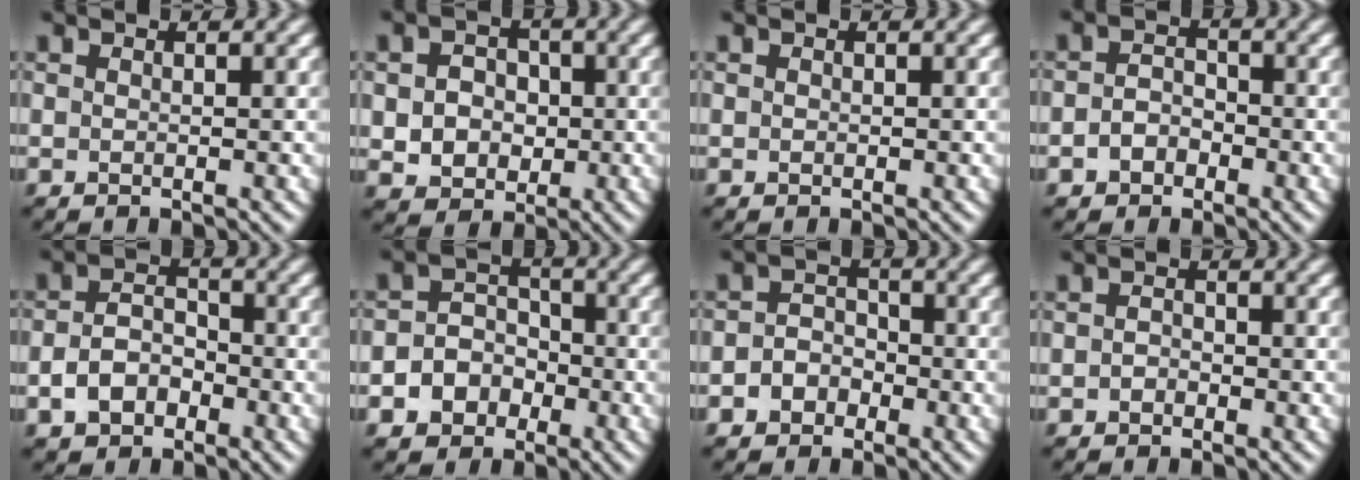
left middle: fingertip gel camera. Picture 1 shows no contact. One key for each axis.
{"total": 4.4, "fx": -0.5, "fy": 3.8, "fz": 2.2, "tx": -0.036, "ty": 0.001, "tz": -0.013}
{"total": 0.0}
{"total": 2.1, "fx": -1.4, "fy": 1.4, "fz": 0.7, "tx": -0.013, "ty": 0.003, "tz": -0.027}
{"total": 3.5, "fx": -2.0, "fy": 2.3, "fz": 1.9, "tx": -0.039, "ty": -0.001, "tz": -0.037}
{"total": 4.7, "fx": -2.5, "fy": 3.8, "fz": 1.2, "tx": -0.001, "ty": 0.003, "tz": -0.064}
{"total": 2.5, "fx": -1.6, "fy": 1.9, "fz": 0.6, "tx": 0.004, "ty": 0.004, "tz": -0.035}
{"total": 0.9, "fx": -0.7, "fy": 0.5, "fz": 0.2, "tx": -0.001, "ty": 0.001, "tz": -0.015}